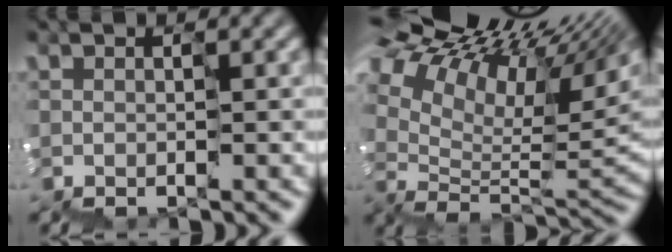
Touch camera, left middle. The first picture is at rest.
{"total": 13.8, "force": [8.6, 6.0, 9.0], "torque": [-0.152, 0.060, 0.160]}